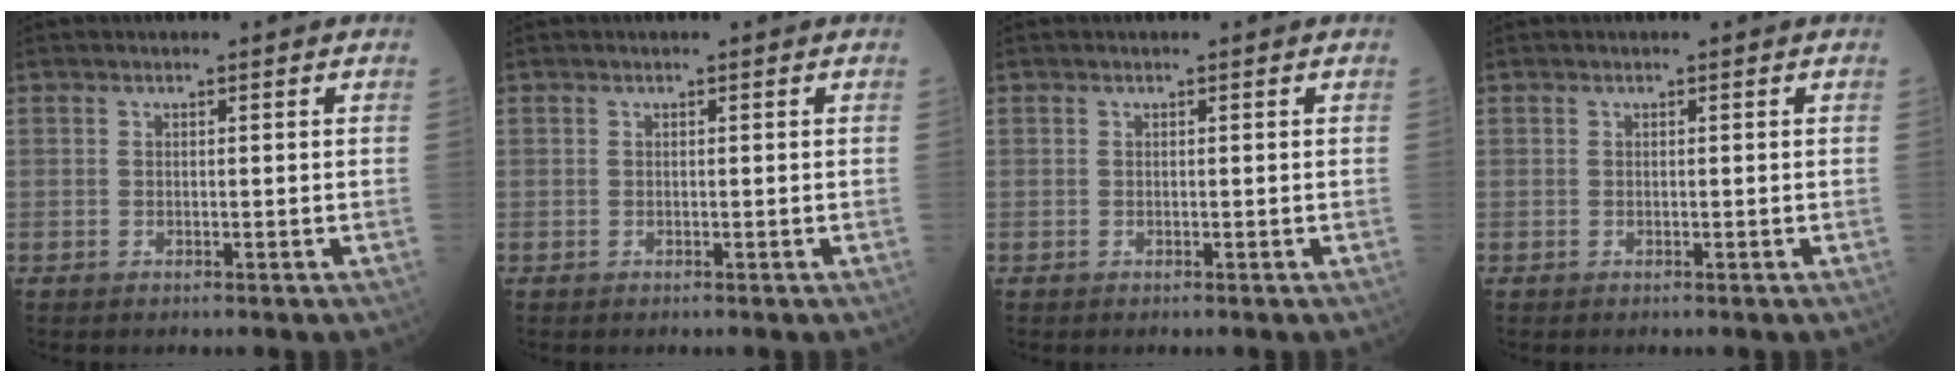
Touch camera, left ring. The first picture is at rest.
{"total": 0.0}
{"total": 0.0}
{"total": 0.0}